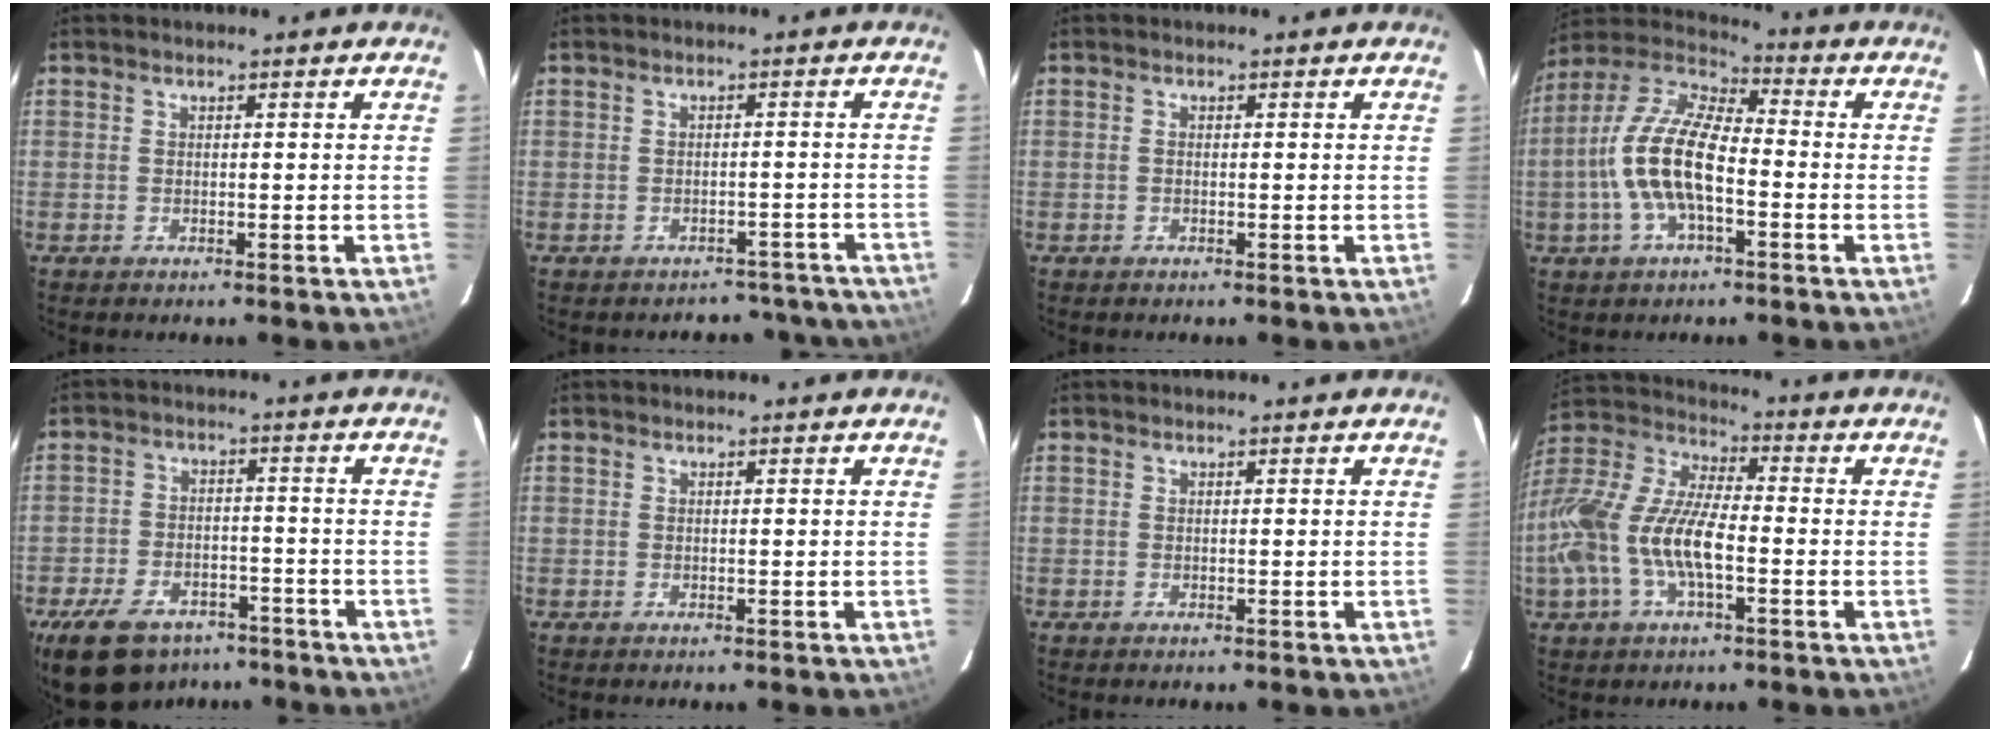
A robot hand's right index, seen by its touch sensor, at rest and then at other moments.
{"total": 10.3, "force": [-9.1, 4.5, 1.4], "torque": [-0.011, 0.027, -0.086]}
{"total": 0.0}
{"total": 14.4, "force": [-3.2, 5.9, 12.7], "torque": [-0.261, 0.009, -0.068]}
{"total": 15.2, "force": [-10.6, 8.3, 7.0], "torque": [-0.170, 0.000, -0.157]}
{"total": 0.0}
{"total": 0.0}
{"total": 18.9, "force": [-4.7, 8.0, 16.4], "torque": [-0.343, -0.006, -0.096]}